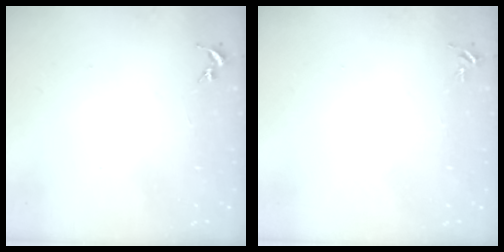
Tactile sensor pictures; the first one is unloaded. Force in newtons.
{"total": 4.4, "press": 4.4, "slide": 0.6}